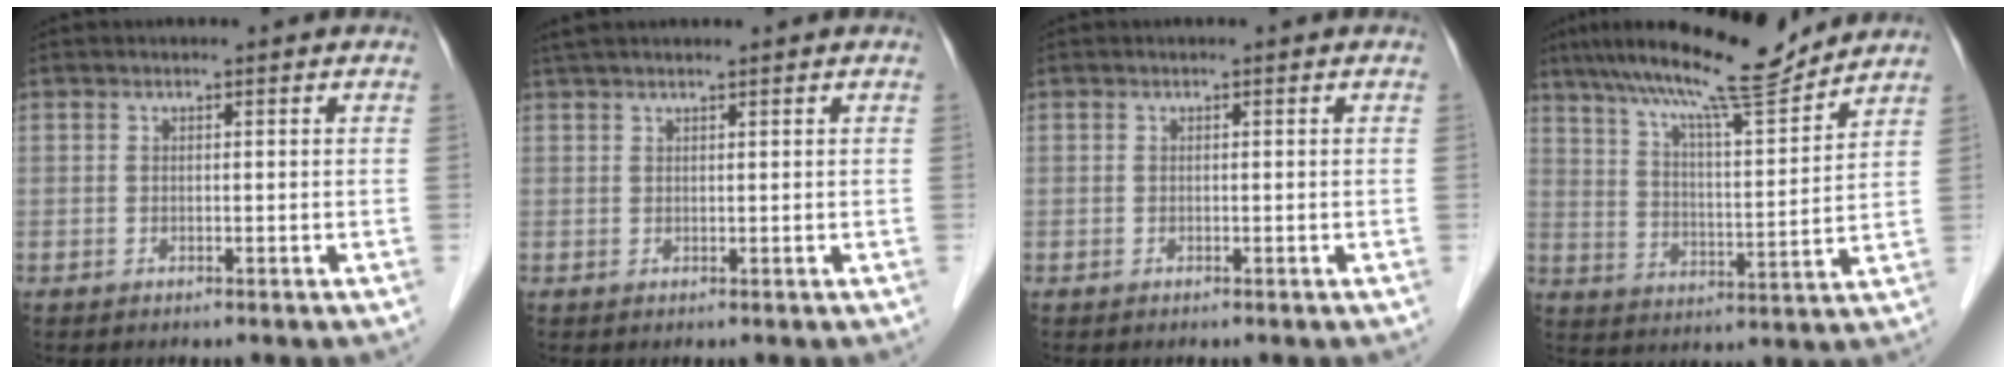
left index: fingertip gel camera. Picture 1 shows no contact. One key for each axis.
{"total": 4.7, "fx": 4.0, "fy": 0.0, "fz": 2.5, "tx": -0.035, "ty": 0.033, "tz": 0.071}
{"total": 0.0}
{"total": 14.1, "fx": 12.3, "fy": 0.6, "fz": 7.0, "tx": -0.123, "ty": 0.006, "tz": 0.200}